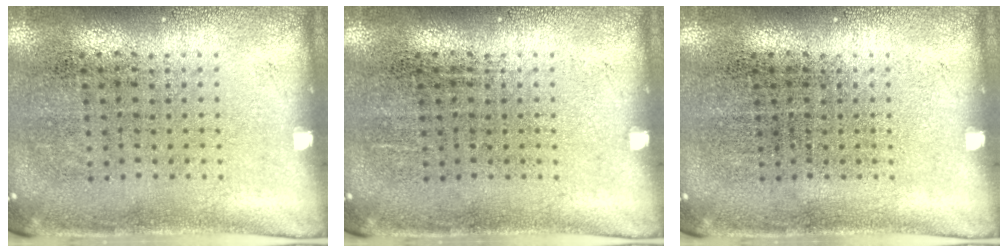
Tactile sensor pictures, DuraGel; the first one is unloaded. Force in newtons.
{"total": 0.0}
{"total": 0.0}